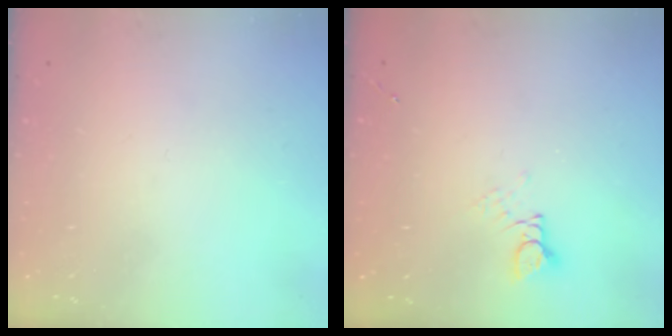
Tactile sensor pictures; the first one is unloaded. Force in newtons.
{"total": 2.9, "press": 2.9, "slide": 0.2}